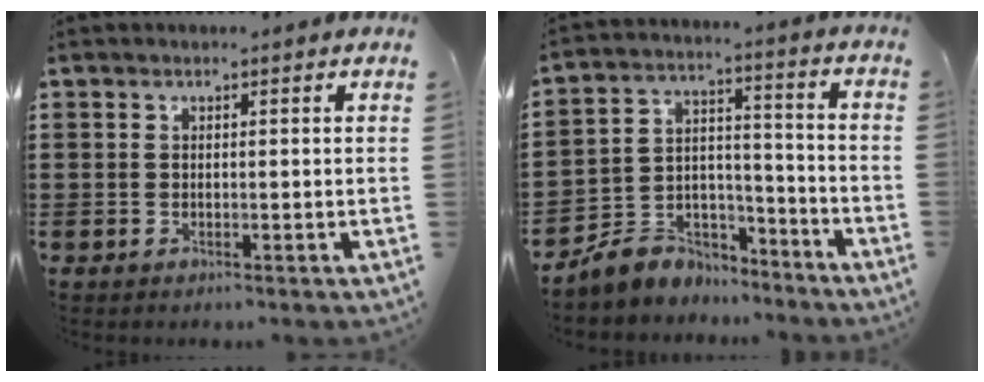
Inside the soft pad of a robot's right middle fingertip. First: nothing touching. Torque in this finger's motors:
{"motor_torque": [2.14, 0.00, -0.86, -0.15]}